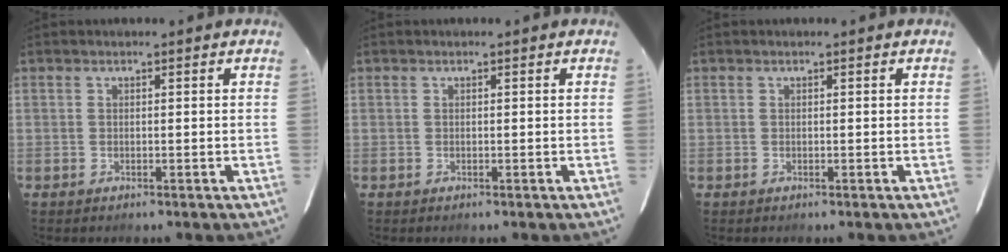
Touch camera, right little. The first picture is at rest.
{"total": 0.0}
{"total": 0.0}